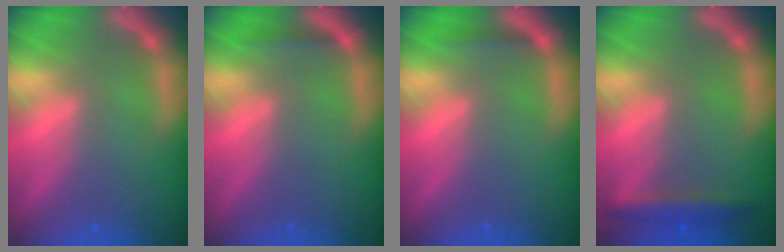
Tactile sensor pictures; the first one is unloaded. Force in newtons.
{"total": 0.9}
{"total": 0.9}
{"total": 2.9}